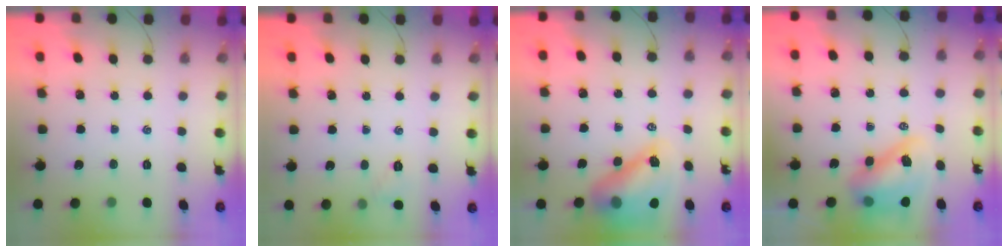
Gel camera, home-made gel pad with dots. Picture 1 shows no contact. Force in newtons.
{"total": 3.9, "press": 3.7, "slide": 1.0}
{"total": 13.5, "press": 13.0, "slide": 3.8}
{"total": 10.6, "press": 10.1, "slide": 3.1}